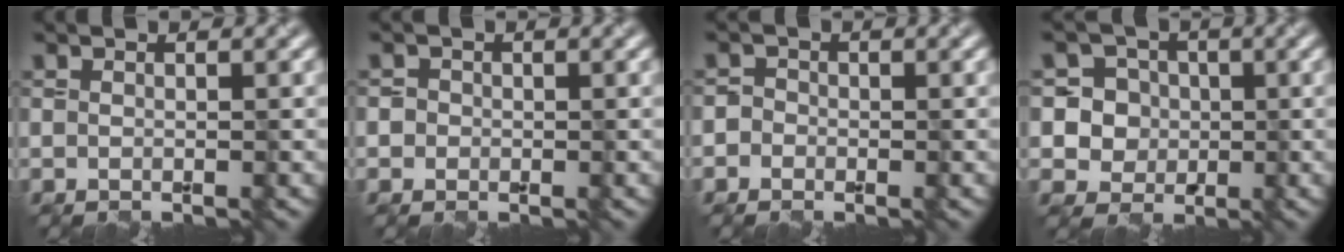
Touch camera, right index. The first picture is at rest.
{"total": 1.5, "force": [0.3, 1.4, 0.4], "torque": [0.012, 0.005, -0.002]}
{"total": 1.4, "force": [-0.3, 1.4, 0.2], "torque": [0.014, 0.007, -0.017]}
{"total": 6.6, "force": [0.7, 6.3, 1.7], "torque": [-0.033, 0.027, 0.001]}